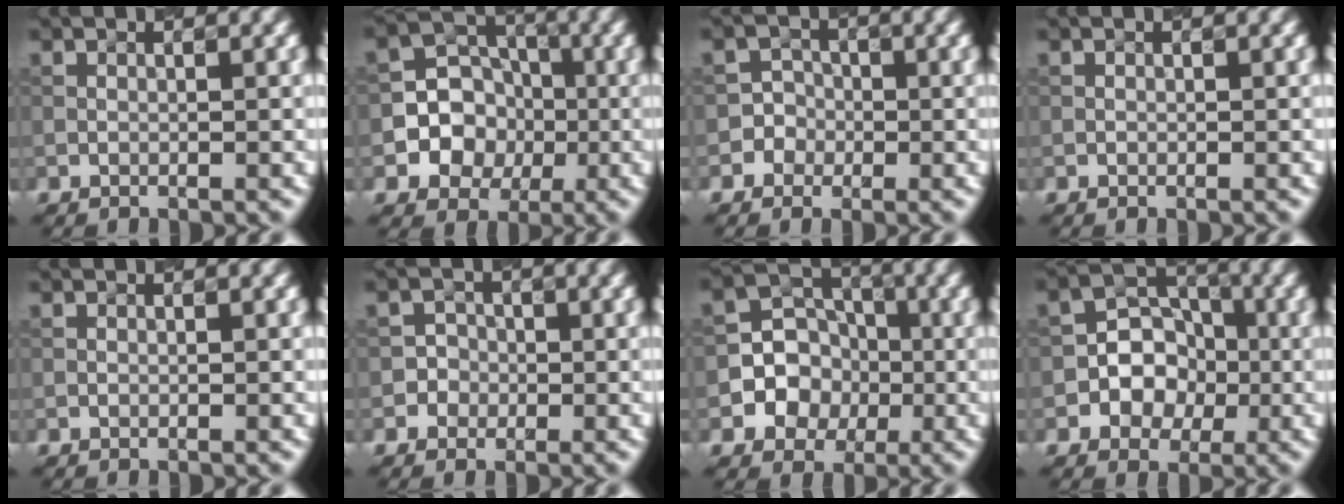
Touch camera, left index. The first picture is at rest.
{"total": 7.1, "force": [-1.5, 6.6, 2.1], "torque": [-0.017, 0.020, -0.046]}
{"total": 2.6, "force": [-1.2, 2.3, -0.1], "torque": [0.030, 0.009, -0.028]}
{"total": 0.0}
{"total": 0.0}
{"total": 1.6, "force": [-0.5, 1.5, -0.1], "torque": [0.022, 0.003, -0.010]}
{"total": 6.3, "force": [-1.5, 5.9, 1.6], "torque": [-0.007, 0.022, -0.046]}
{"total": 4.1, "force": [-1.0, 3.5, 1.9], "torque": [-0.005, 0.005, -0.032]}